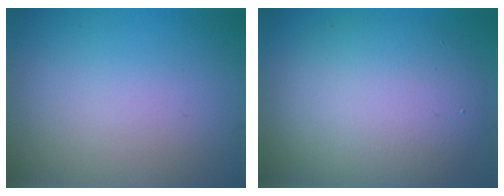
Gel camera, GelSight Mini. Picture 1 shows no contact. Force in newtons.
{"total": 8.5, "press": 8.5, "slide": 0.5}